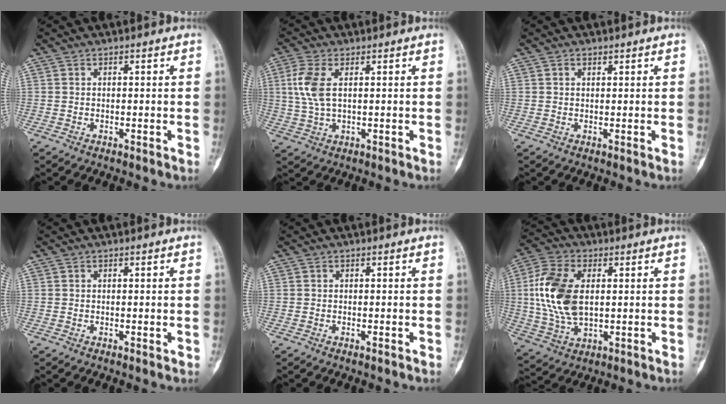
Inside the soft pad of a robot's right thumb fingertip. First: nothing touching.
{"total": 6.6, "force": [1.4, 3.1, 5.6], "torque": [-0.141, 0.004, 0.028]}
{"total": 0.7, "force": [0.5, 0.4, 0.3], "torque": [-0.003, -0.003, 0.006]}
{"total": 0.9, "force": [-0.1, 0.4, 0.8], "torque": [-0.006, -0.001, -0.002]}
{"total": 0.7, "force": [-0.3, 0.3, 0.6], "torque": [-0.010, 0.001, -0.004]}
{"total": 14.2, "force": [1.6, 8.3, 11.4], "torque": [-0.238, 0.001, 0.032]}